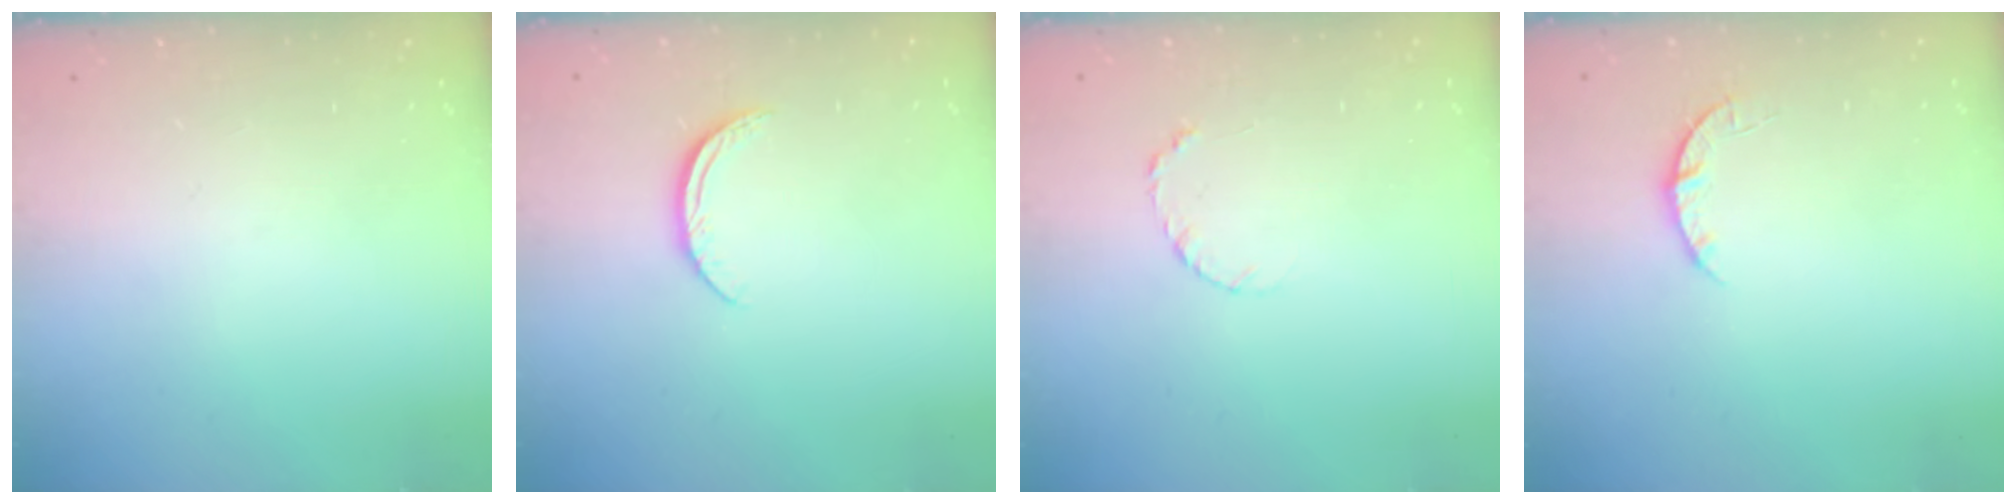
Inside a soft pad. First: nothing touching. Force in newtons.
{"total": 7.2, "press": 7.1, "slide": 0.8}
{"total": 3.9, "press": 3.8, "slide": 0.5}
{"total": 3.2, "press": 3.2, "slide": 0.5}